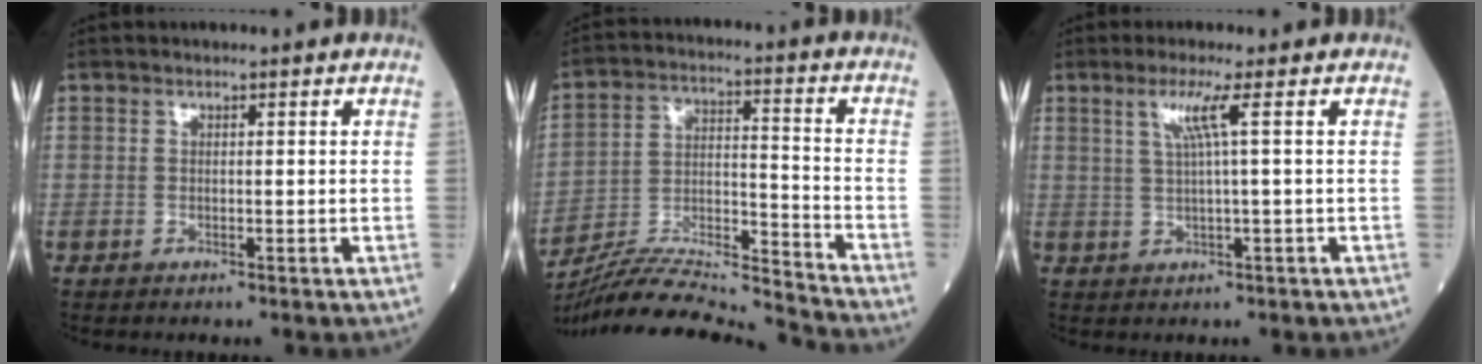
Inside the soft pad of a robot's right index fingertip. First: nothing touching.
{"total": 16.4, "force": [-15.9, -1.9, 3.6], "torque": [-0.073, 0.015, -0.274]}
{"total": 3.3, "force": [1.4, 0.4, 3.0], "torque": [-0.062, 0.006, 0.025]}